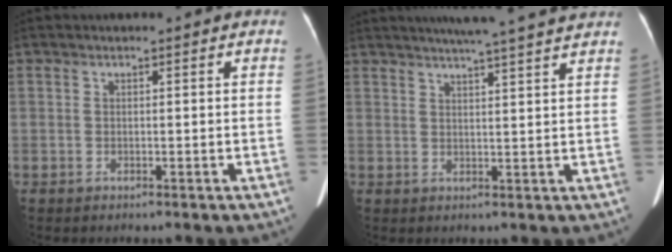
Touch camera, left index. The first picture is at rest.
{"total": 13.2, "force": [11.6, -0.4, 6.4], "torque": [-0.100, 0.016, 0.141]}